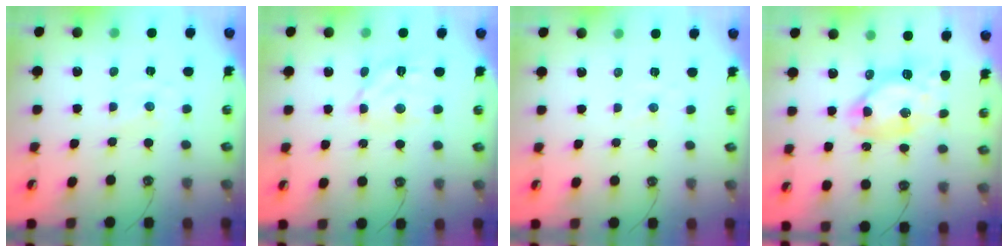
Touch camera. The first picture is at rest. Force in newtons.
{"total": 11.2, "press": 11.1, "slide": 1.6}
{"total": 1.1, "press": 1.0, "slide": 0.2}
{"total": 12.9, "press": 12.8, "slide": 1.5}